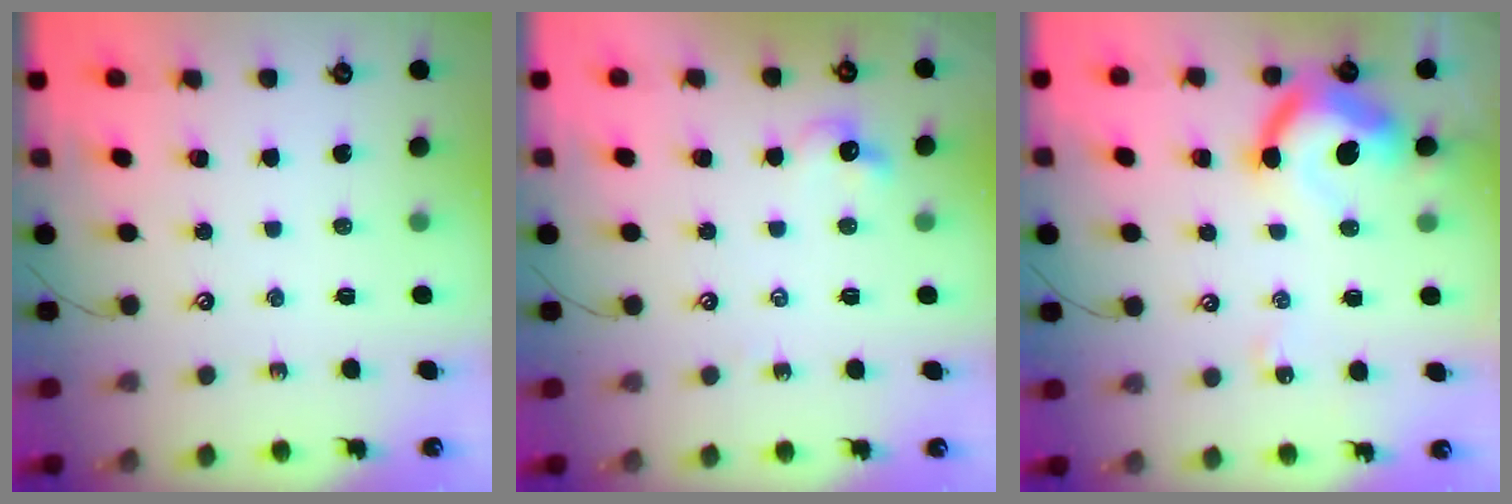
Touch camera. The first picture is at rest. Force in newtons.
{"total": 7.5, "press": 7.5, "slide": 0.8}
{"total": 12.3, "press": 12.3, "slide": 1.2}